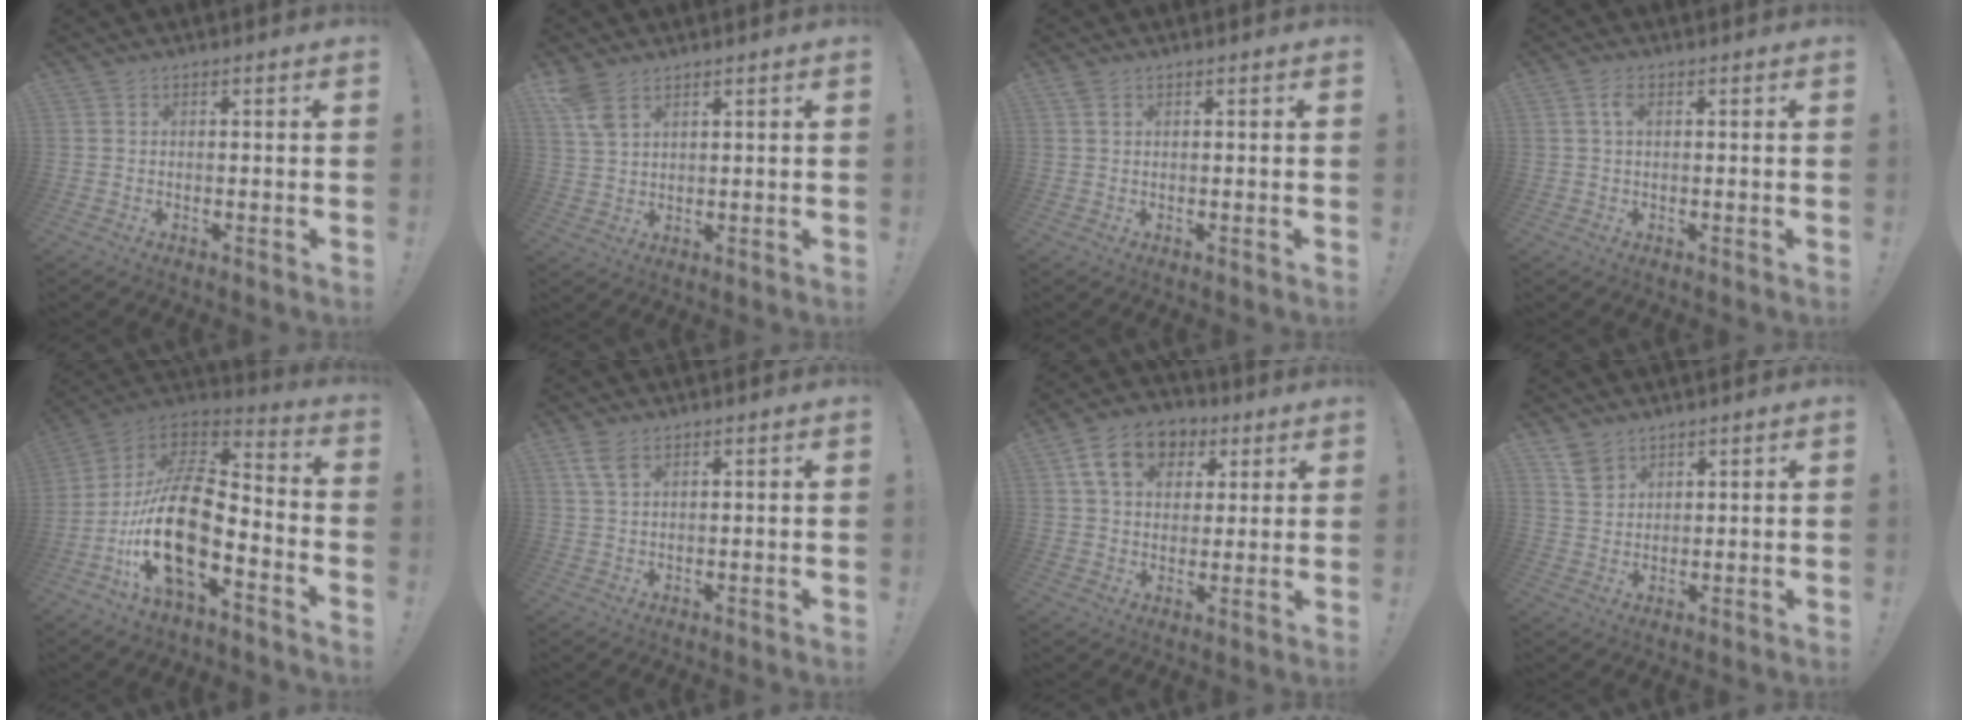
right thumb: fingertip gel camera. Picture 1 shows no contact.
{"total": 6.0, "force": [3.9, 2.8, 3.6], "torque": [-0.062, -0.020, 0.075]}
{"total": 1.4, "force": [0.8, 0.7, 0.9], "torque": [-0.015, -0.002, 0.013]}
{"total": 3.0, "force": [0.9, 1.4, 2.5], "torque": [-0.043, 0.002, 0.012]}
{"total": 21.5, "force": [-6.6, 9.5, 18.2], "torque": [-0.377, 0.024, -0.114]}
{"total": 4.6, "force": [2.6, 2.2, 3.1], "torque": [-0.059, -0.008, 0.049]}
{"total": 13.5, "force": [5.9, 9.9, 7.1], "torque": [-0.111, -0.015, 0.114]}
{"total": 5.3, "force": [3.9, 3.1, 1.7], "torque": [-0.029, -0.017, 0.076]}